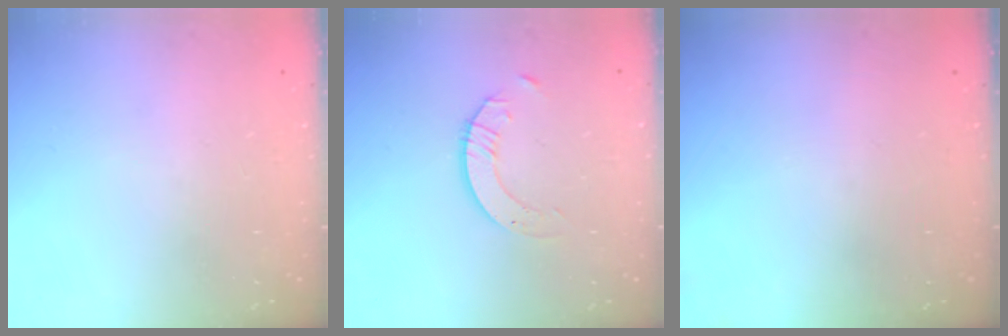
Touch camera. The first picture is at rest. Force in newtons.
{"total": 2.1, "press": 2.1, "slide": 0.2}
{"total": 0.0}